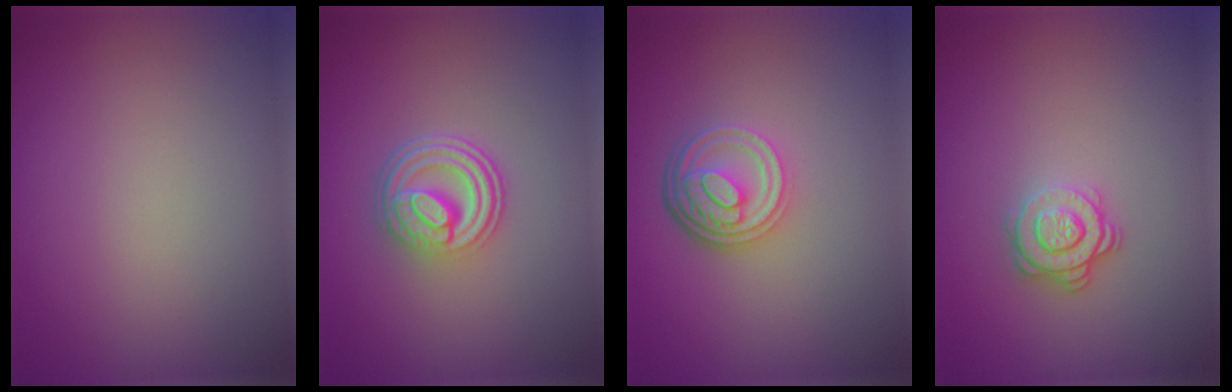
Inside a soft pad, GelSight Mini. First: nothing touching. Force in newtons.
{"total": 4.8, "press": 3.6, "slide": 3.2}
{"total": 4.7, "press": 3.5, "slide": 3.2}
{"total": 3.0, "press": 2.6, "slide": 1.5}